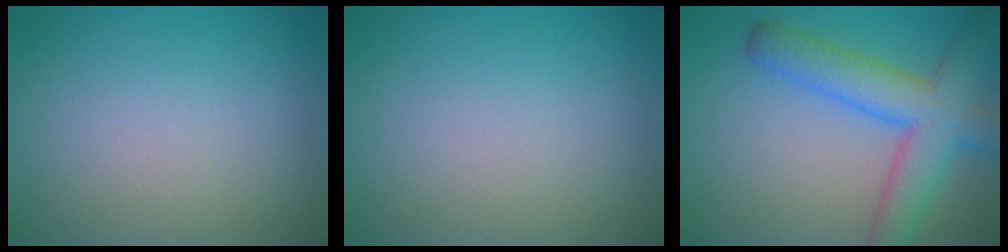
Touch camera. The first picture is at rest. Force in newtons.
{"total": 0.0}
{"total": 7.2, "press": 7.2, "slide": 0.3}